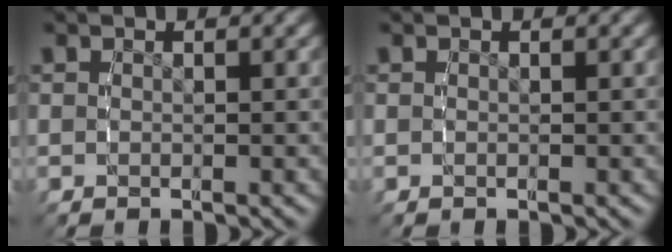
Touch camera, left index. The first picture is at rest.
{"total": 0.0}